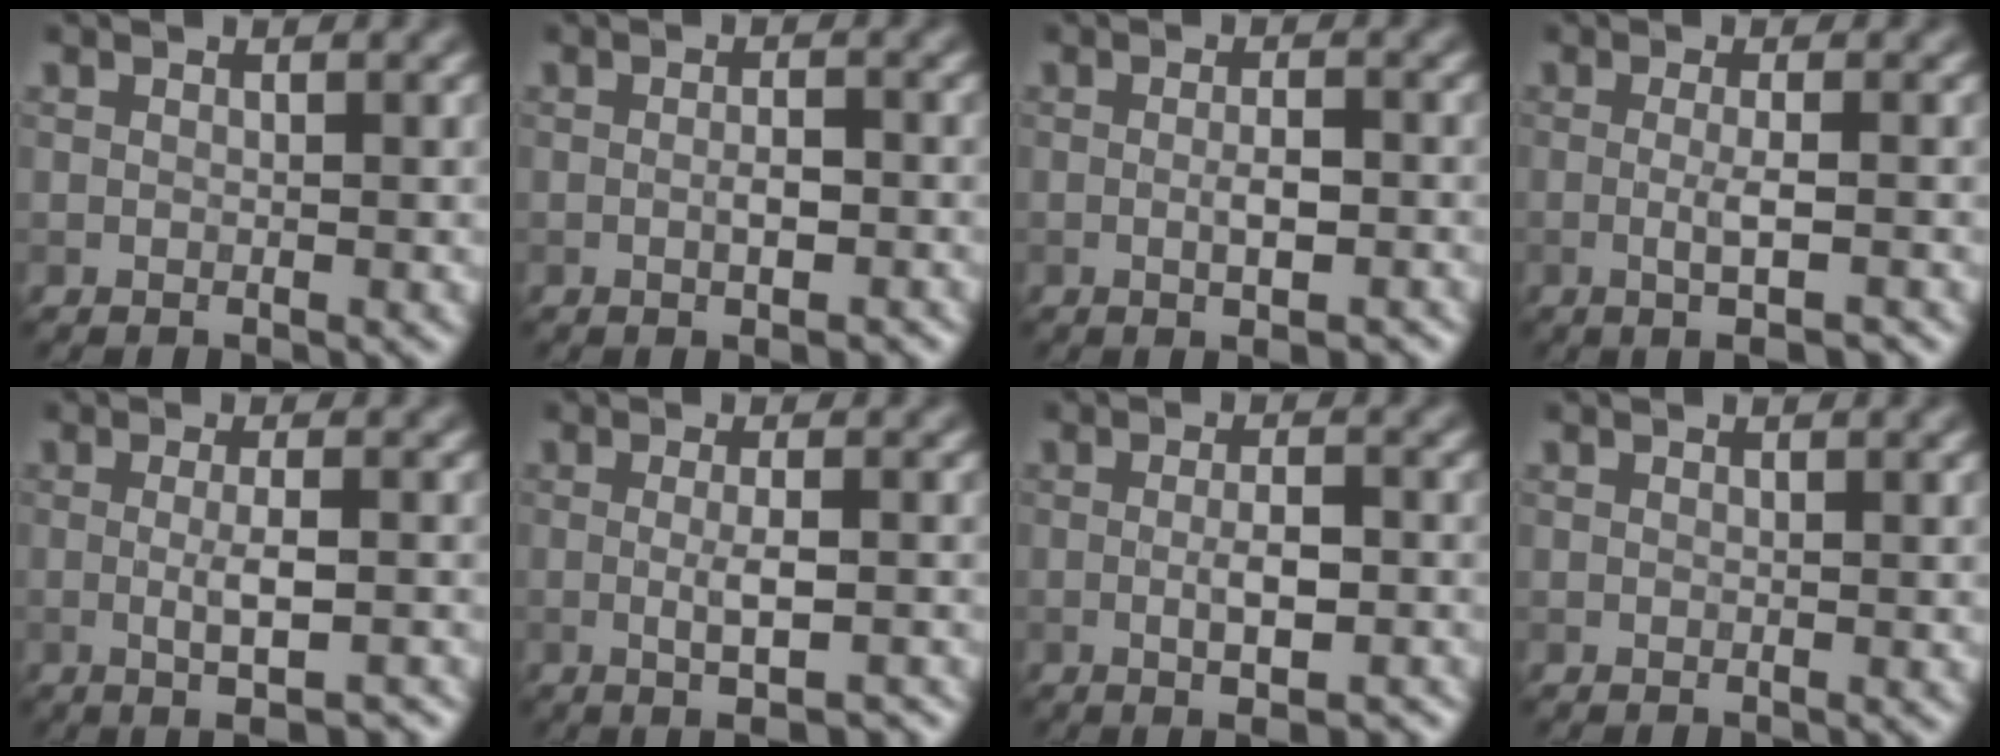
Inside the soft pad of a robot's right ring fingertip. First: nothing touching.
{"total": 2.2, "force": [-0.6, 0.6, 2.0], "torque": [-0.034, -0.002, -0.008]}
{"total": 2.8, "force": [-0.7, 0.7, 2.6], "torque": [-0.045, -0.003, -0.007]}
{"total": 3.2, "force": [-0.6, 0.6, 3.1], "torque": [-0.049, -0.005, -0.009]}
{"total": 4.1, "force": [-0.7, 0.9, 3.9], "torque": [-0.063, -0.006, -0.009]}
{"total": 3.6, "force": [-0.7, 0.8, 3.5], "torque": [-0.056, -0.006, -0.008]}
{"total": 4.1, "force": [-1.0, 1.1, 3.8], "torque": [-0.065, -0.006, -0.011]}
{"total": 0.0}